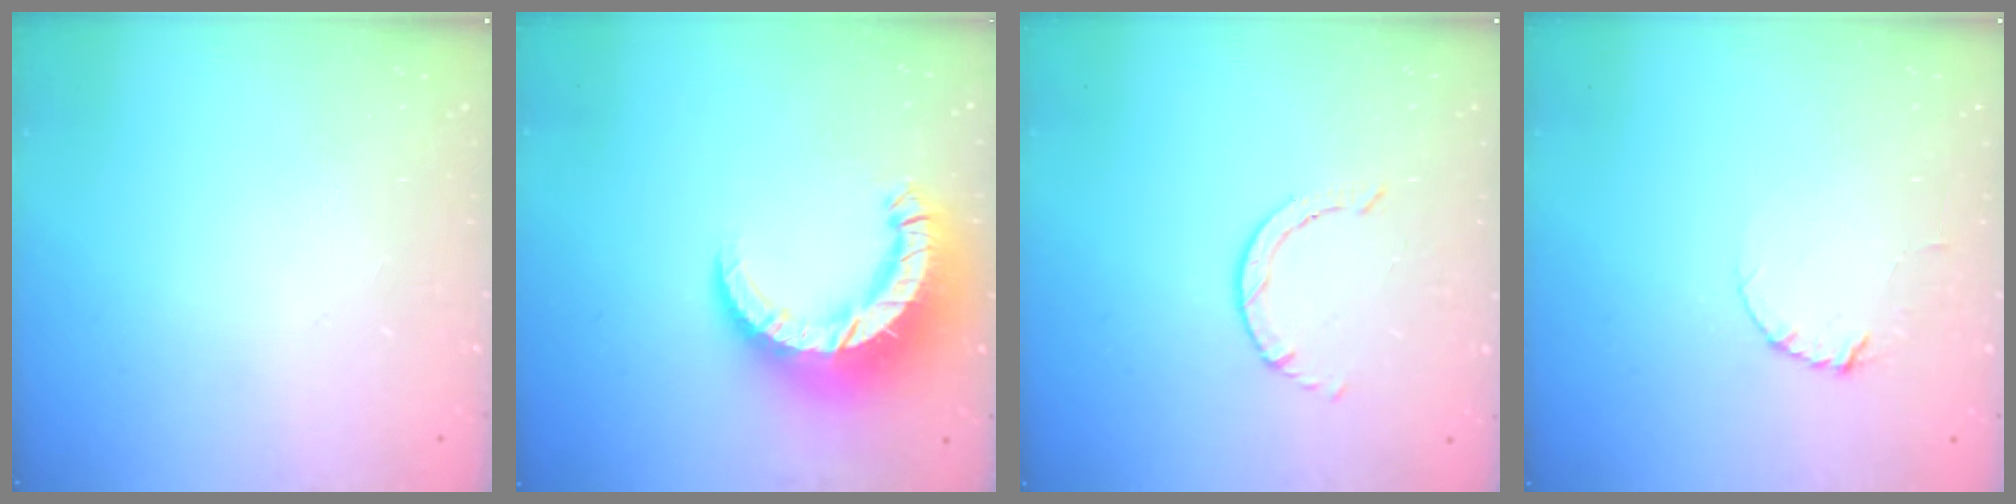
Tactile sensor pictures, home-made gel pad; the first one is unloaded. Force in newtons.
{"total": 12.7, "press": 12.7, "slide": 1.2}
{"total": 0.6, "press": 0.6, "slide": 0.1}
{"total": 3.5, "press": 3.5, "slide": 0.4}